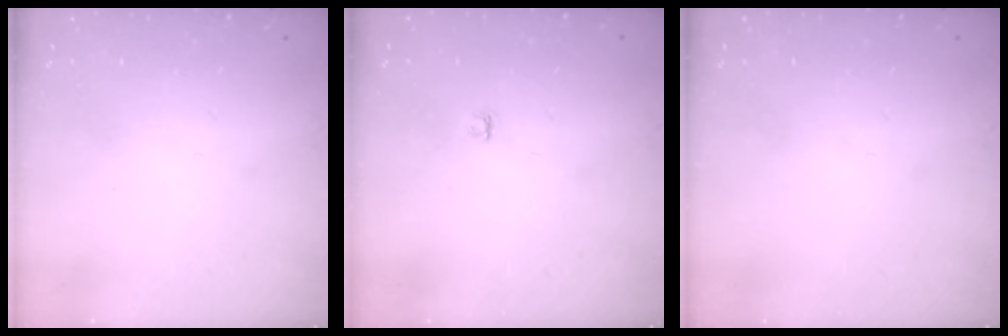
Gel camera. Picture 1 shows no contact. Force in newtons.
{"total": 3.8, "press": 3.8, "slide": 0.5}
{"total": 0.0}